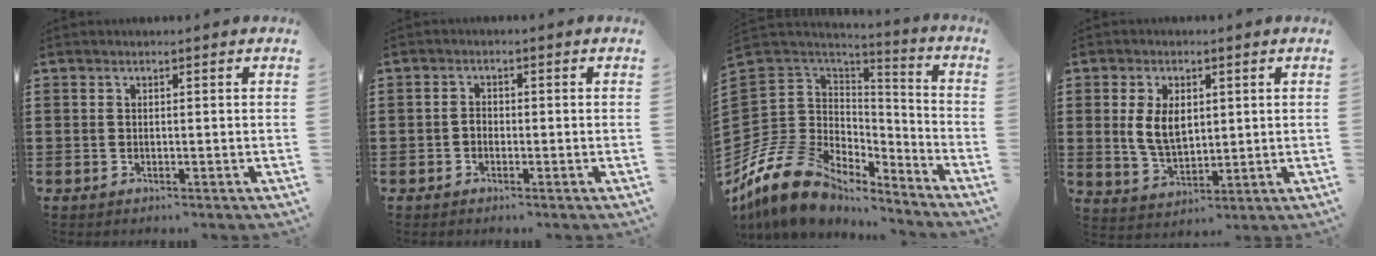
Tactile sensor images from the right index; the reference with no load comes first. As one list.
[{"total": 1.2, "force": [-0.6, 0.9, 0.7], "torque": [-0.016, 0.001, -0.012]}, {"total": 13.7, "force": [-8.5, 9.1, 5.6], "torque": [-0.159, 0.015, -0.158]}, {"total": 6.3, "force": [1.0, 3.8, 4.9], "torque": [-0.109, 0.003, 0.012]}]